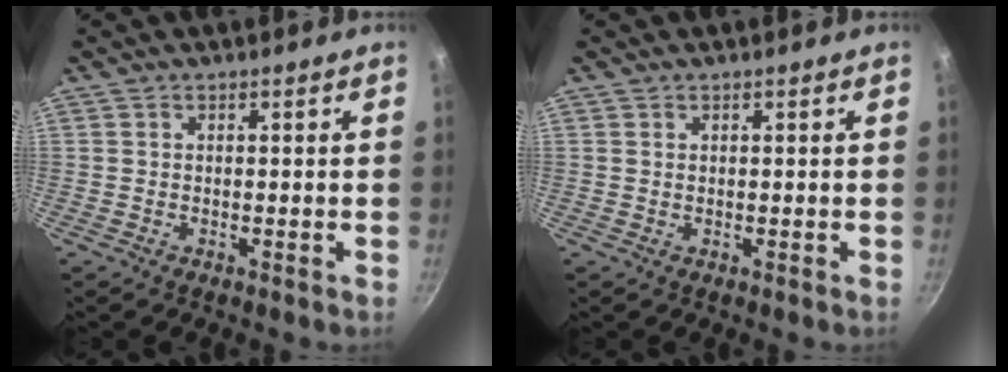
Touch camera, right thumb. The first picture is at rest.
{"total": 0.0}